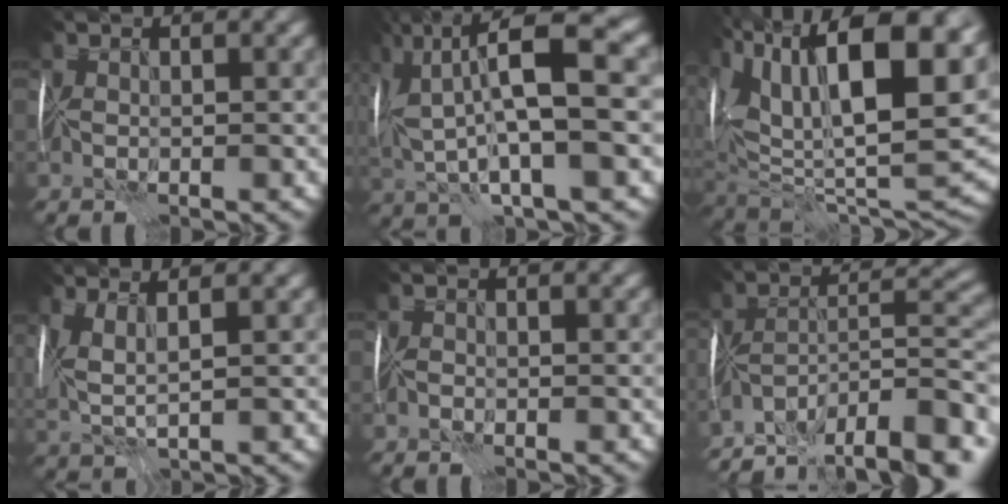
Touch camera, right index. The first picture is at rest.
{"total": 11.9, "force": [2.6, 2.8, 11.2], "torque": [-0.219, 0.017, 0.048]}
{"total": 19.0, "force": [6.7, 8.6, 15.6], "torque": [-0.236, 0.022, 0.120]}
{"total": 3.3, "force": [0.8, 0.5, 3.2], "torque": [-0.086, 0.003, 0.022]}
{"total": 1.2, "force": [-1.1, -0.3, -0.2], "torque": [0.008, -0.004, -0.022]}
{"total": 13.1, "force": [-10.8, 3.4, 6.6], "torque": [-0.109, 0.008, -0.165]}